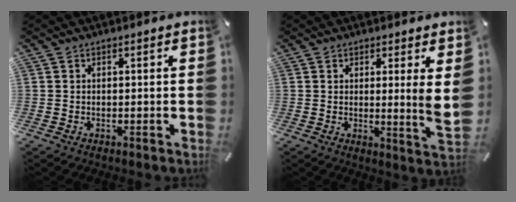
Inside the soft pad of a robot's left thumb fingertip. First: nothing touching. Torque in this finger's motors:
{"motor_torque": [0.45, -0.09, 0.27, 0.17, 0.04]}